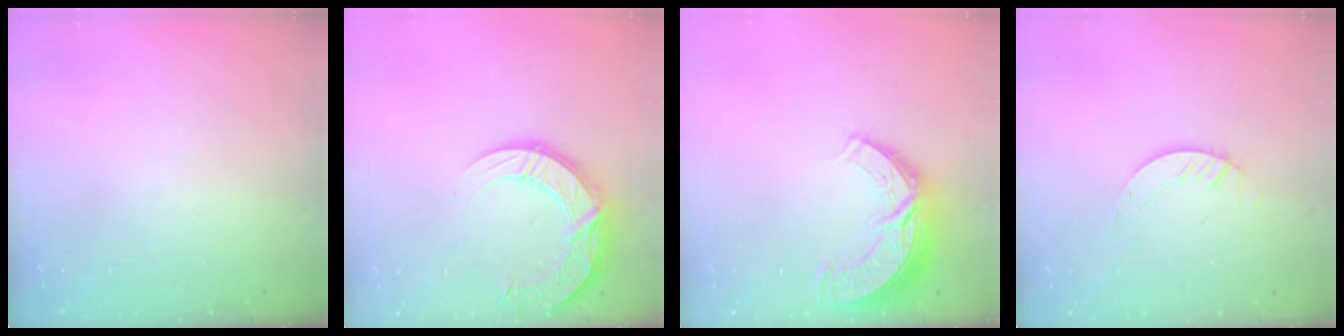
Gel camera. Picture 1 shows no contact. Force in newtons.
{"total": 19.5, "press": 19.4, "slide": 1.5}
{"total": 11.4, "press": 11.4, "slide": 0.8}
{"total": 3.8, "press": 3.8, "slide": 0.4}